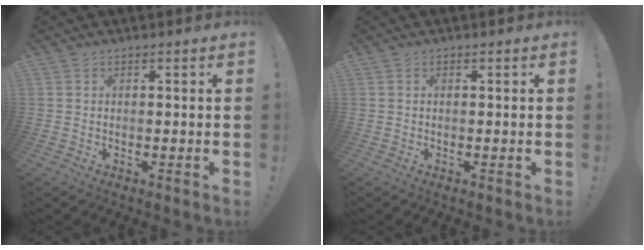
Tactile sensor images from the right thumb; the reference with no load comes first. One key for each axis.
{"total": 0.0}